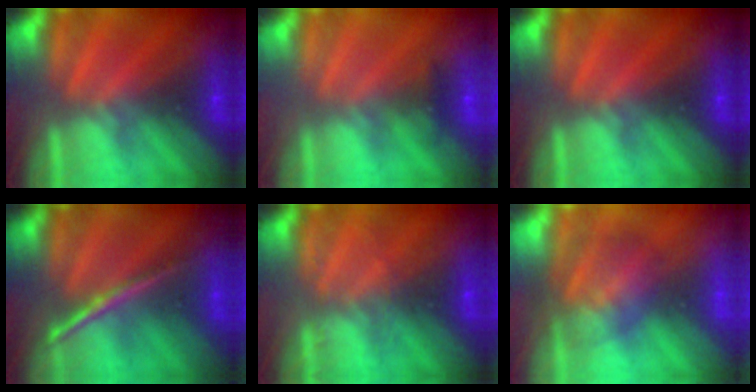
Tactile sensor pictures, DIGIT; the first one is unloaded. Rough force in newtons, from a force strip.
{"total": 2.4}
{"total": 0.0}
{"total": 1.8}
{"total": 2.1}
{"total": 3.7}